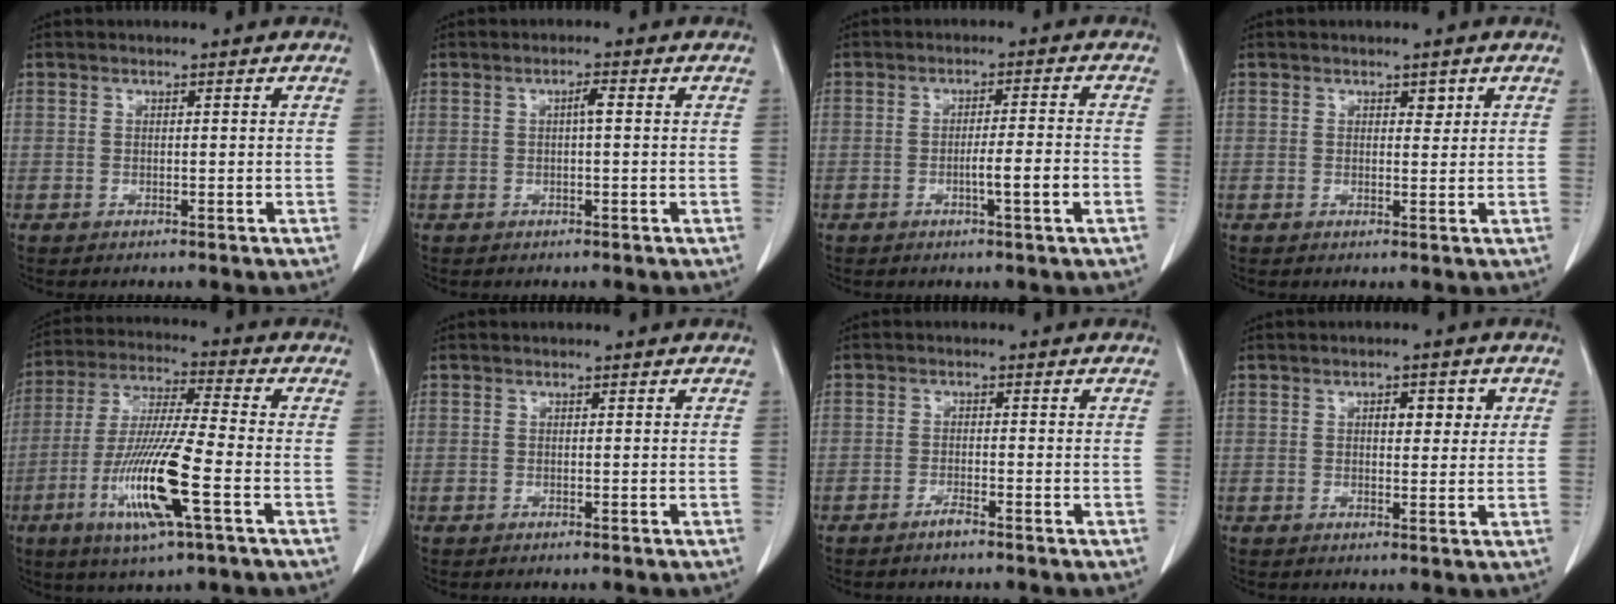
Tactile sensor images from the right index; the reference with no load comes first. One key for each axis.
{"total": 1.5, "fx": 0.1, "fy": 0.1, "fz": 1.5, "tx": -0.026, "ty": 0.004, "tz": 0.002}
{"total": 4.7, "fx": -1.7, "fy": -0.2, "fz": 4.4, "tx": -0.067, "ty": -0.002, "tz": -0.023}
{"total": 1.2, "fx": 0.7, "fy": 0.7, "fz": 0.7, "tx": -0.006, "ty": -0.004, "tz": 0.009}
{"total": 14.7, "fx": -5.1, "fy": 0.6, "fz": 13.8, "tx": -0.280, "ty": -0.021, "tz": -0.098}
{"total": 0.0}
{"total": 1.6, "fx": -1.3, "fy": 0.0, "fz": 0.9, "tx": -0.021, "ty": -0.002, "tz": -0.024}
{"total": 3.9, "fx": 1.2, "fy": 1.7, "fz": 3.3, "tx": -0.044, "ty": 0.005, "tz": 0.016}